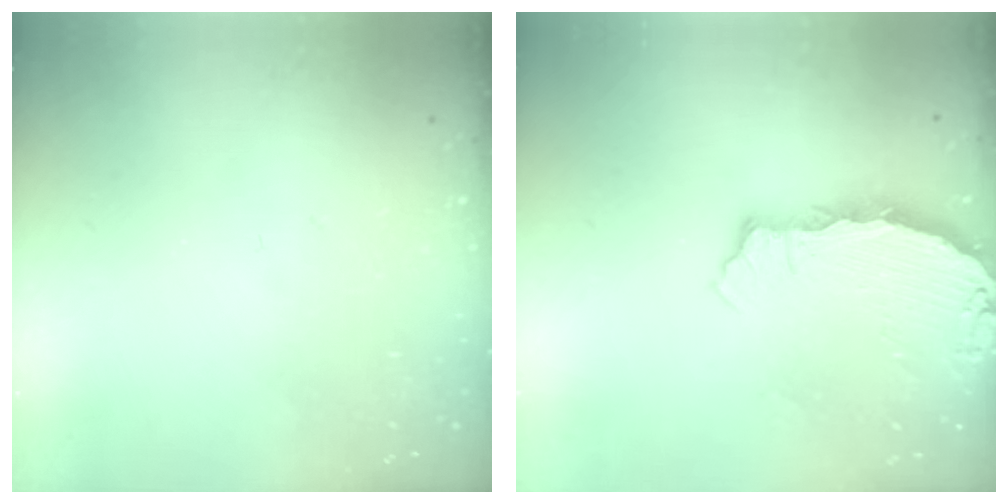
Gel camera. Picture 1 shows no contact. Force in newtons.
{"total": 5.4, "press": 5.4, "slide": 0.4}